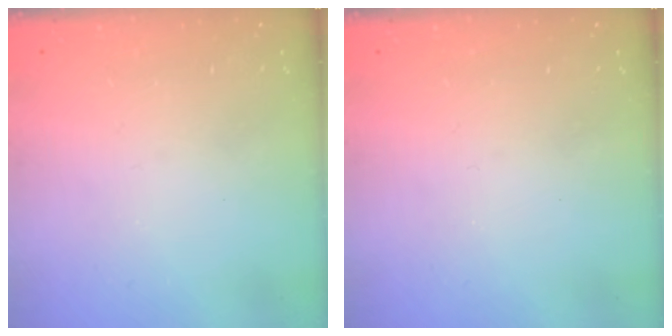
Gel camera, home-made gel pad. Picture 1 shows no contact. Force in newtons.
{"total": 0.0}